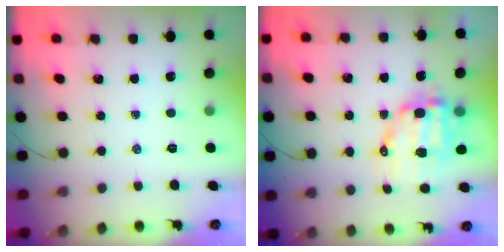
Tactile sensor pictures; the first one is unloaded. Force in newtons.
{"total": 10.5, "press": 10.3, "slide": 2.2}